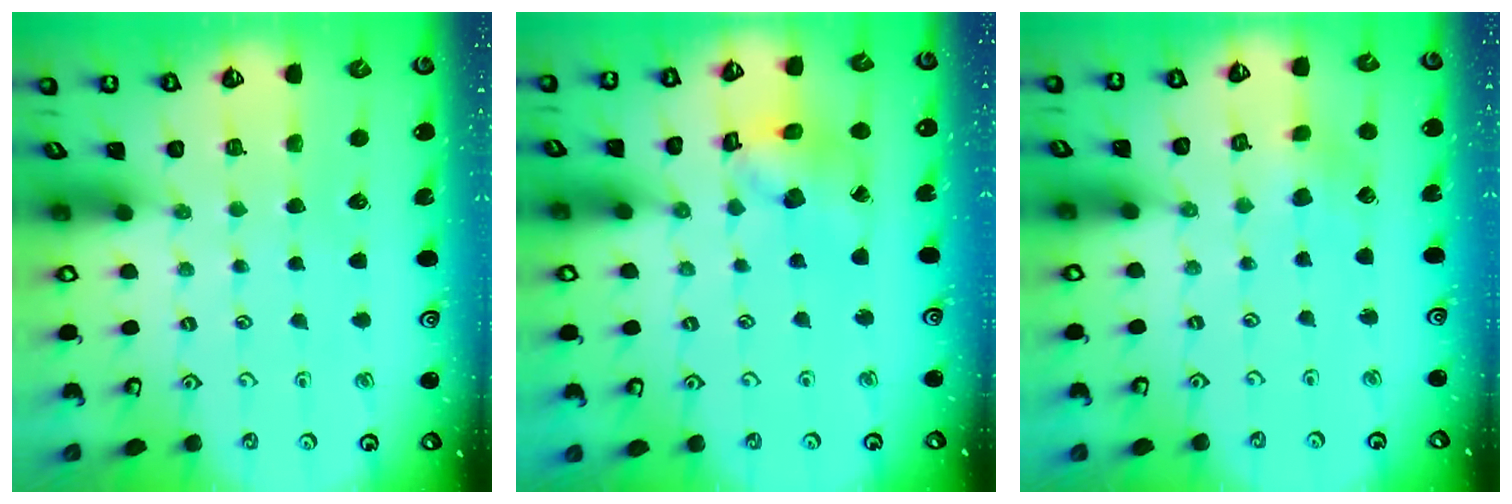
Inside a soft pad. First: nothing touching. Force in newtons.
{"total": 11.9, "press": 11.8, "slide": 1.2}
{"total": 2.8, "press": 2.8, "slide": 0.4}